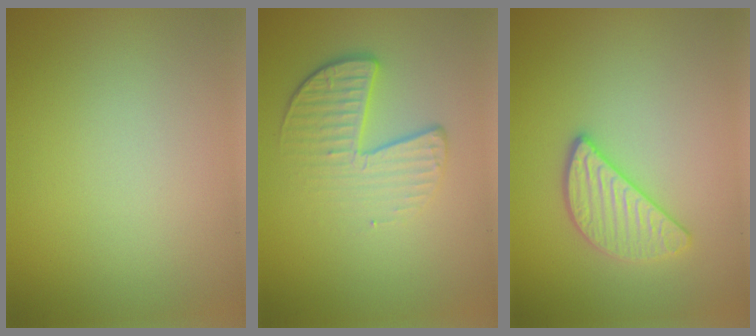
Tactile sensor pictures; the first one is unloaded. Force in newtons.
{"total": 4.3, "press": 2.8, "slide": 3.3}
{"total": 2.8, "press": 2.7, "slide": 0.4}